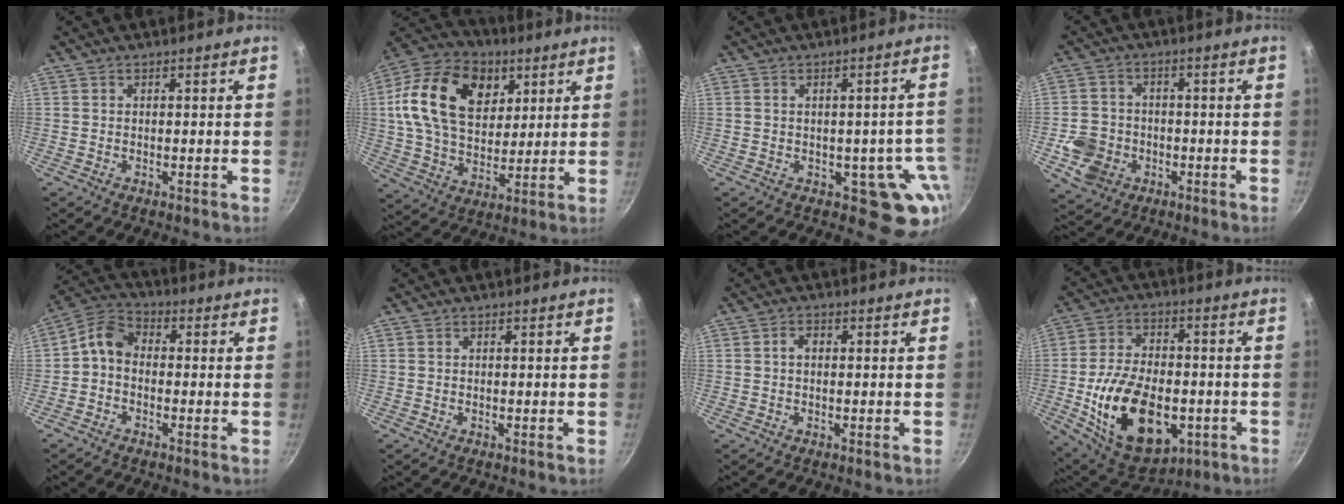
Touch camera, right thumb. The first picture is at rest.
{"total": 21.4, "force": [6.9, 14.8, 13.9], "torque": [-0.228, -0.005, 0.113]}
{"total": 8.5, "force": [-1.7, 5.6, 6.2], "torque": [-0.023, 0.013, -0.013]}
{"total": 8.4, "force": [-2.8, 7.1, 3.5], "torque": [-0.050, 0.022, -0.049]}
{"total": 6.0, "force": [-1.0, 4.5, 3.9], "torque": [-0.072, 0.028, -0.039]}
{"total": 0.0}
{"total": 1.8, "force": [0.1, 1.2, 1.3], "torque": [-0.018, 0.007, 0.000]}
{"total": 22.2, "force": [-5.2, 13.6, 16.8], "torque": [-0.274, 0.017, -0.070]}